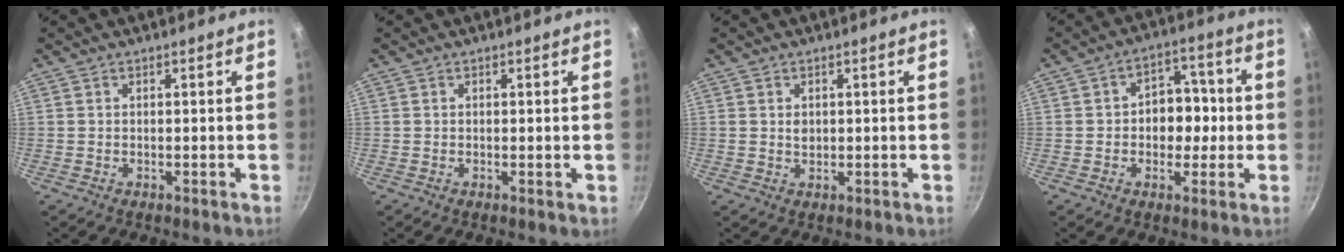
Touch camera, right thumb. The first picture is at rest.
{"total": 0.0}
{"total": 1.6, "force": [0.3, 1.2, 1.0], "torque": [-0.014, 0.000, 0.005]}
{"total": 9.1, "force": [-0.4, 6.9, 5.9], "torque": [-0.026, 0.019, -0.013]}